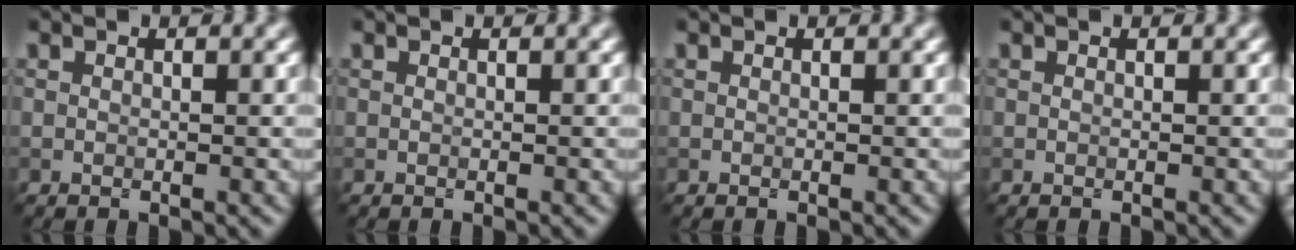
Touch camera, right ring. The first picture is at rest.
{"total": 0.0}
{"total": 0.0}
{"total": 0.0}